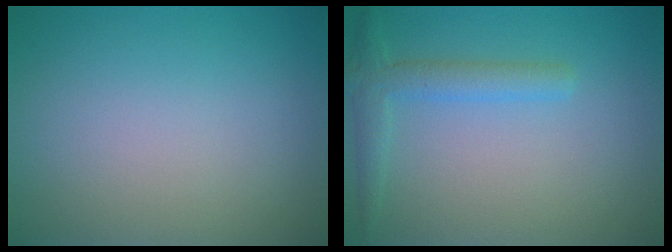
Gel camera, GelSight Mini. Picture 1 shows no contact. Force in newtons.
{"total": 1.7, "press": 1.7, "slide": 0.1}